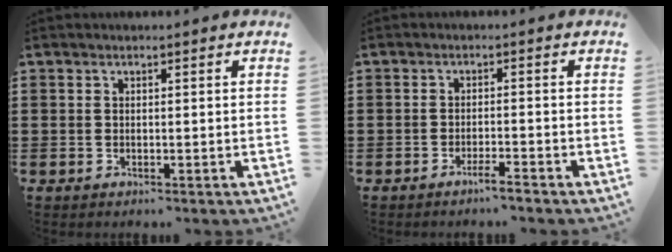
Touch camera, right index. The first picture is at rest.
{"total": 2.3, "force": [-1.9, 0.0, 1.3], "torque": [-0.021, 0.002, -0.035]}